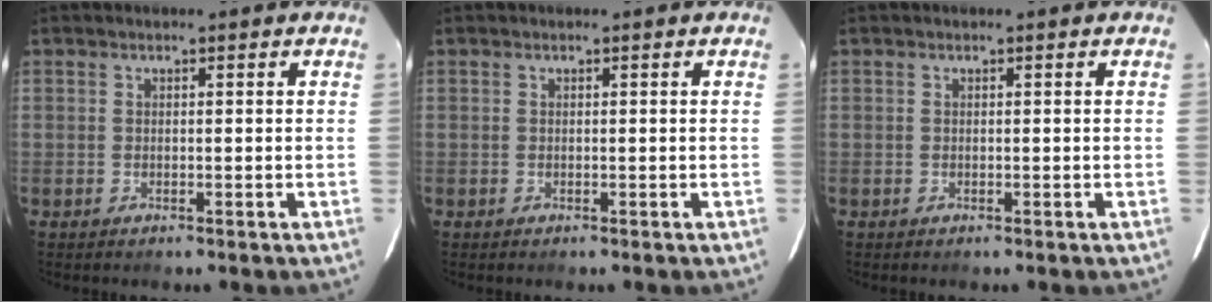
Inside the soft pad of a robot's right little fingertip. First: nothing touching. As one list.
[{"total": 0.0}, {"total": 0.0}]